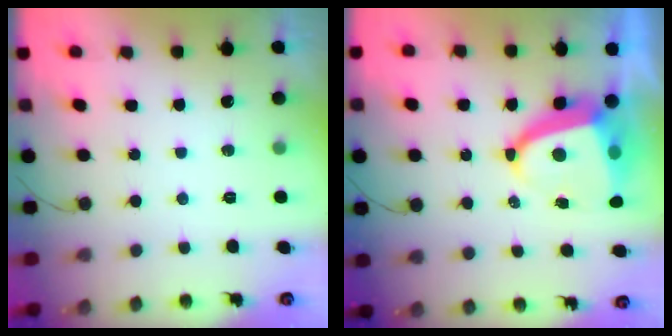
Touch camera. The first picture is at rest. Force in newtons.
{"total": 9.4, "press": 9.3, "slide": 1.0}